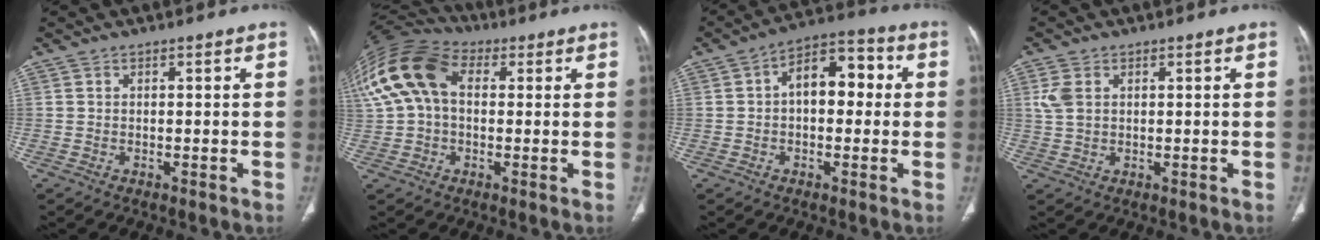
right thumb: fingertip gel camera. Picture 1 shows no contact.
{"total": 18.7, "force": [3.8, 12.8, 13.1], "torque": [-0.294, 0.048, 0.062]}
{"total": 10.3, "force": [1.0, 6.2, 8.2], "torque": [-0.097, 0.035, 0.006]}
{"total": 3.8, "force": [1.2, 2.5, 2.6], "torque": [-0.066, 0.004, 0.030]}